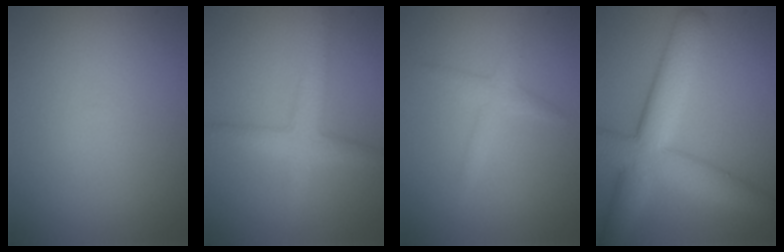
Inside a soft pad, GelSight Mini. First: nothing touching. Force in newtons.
{"total": 3.2, "press": 3.2, "slide": 0.2}
{"total": 1.8, "press": 1.8, "slide": 0.1}
{"total": 8.1, "press": 8.1, "slide": 0.6}